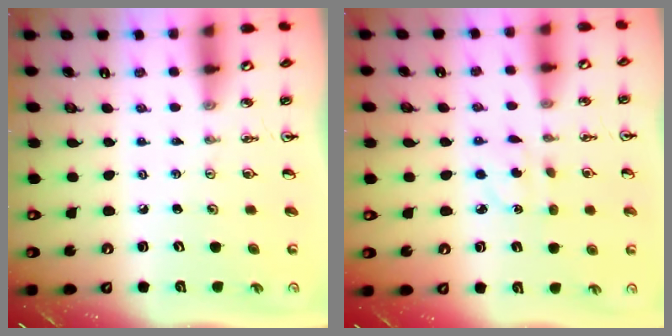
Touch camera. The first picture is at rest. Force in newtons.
{"total": 3.5, "press": 3.4, "slide": 0.9}